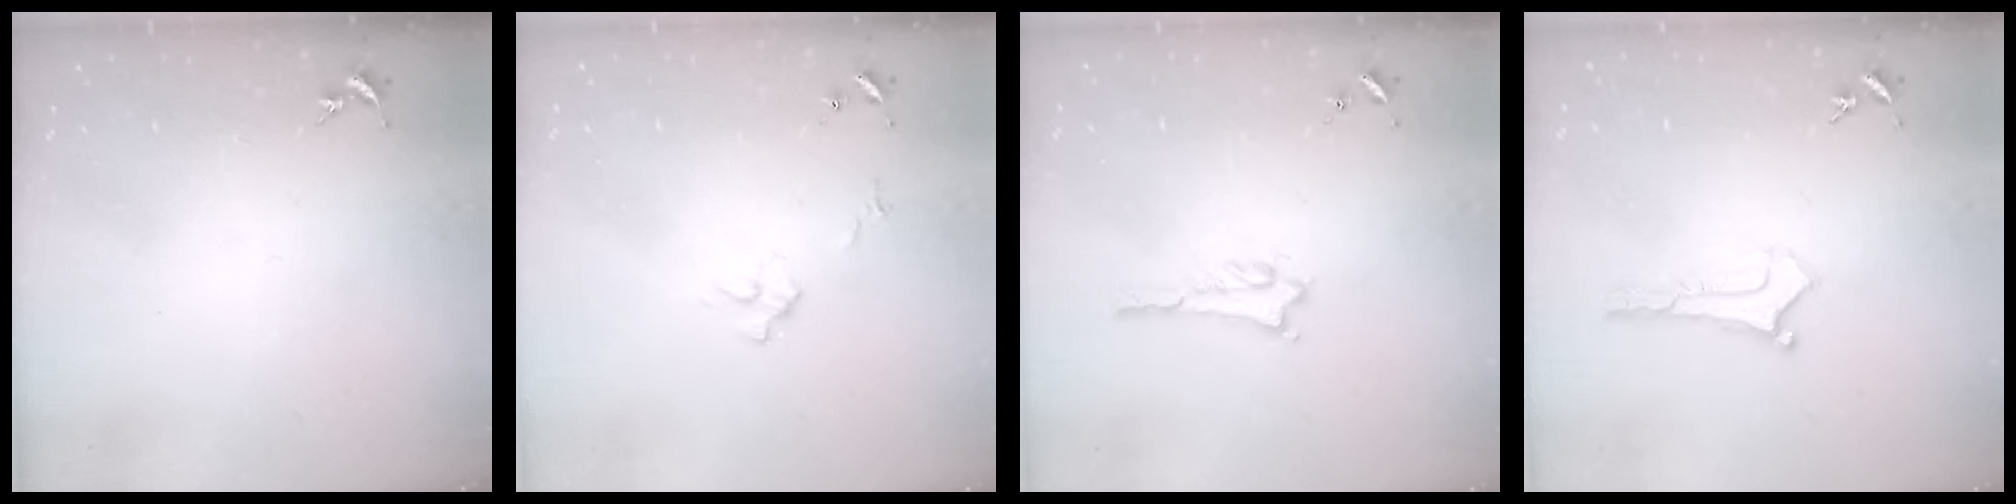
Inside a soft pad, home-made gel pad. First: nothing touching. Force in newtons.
{"total": 3.1, "press": 3.0, "slide": 0.4}
{"total": 0.6, "press": 0.6, "slide": 0.1}
{"total": 0.0}